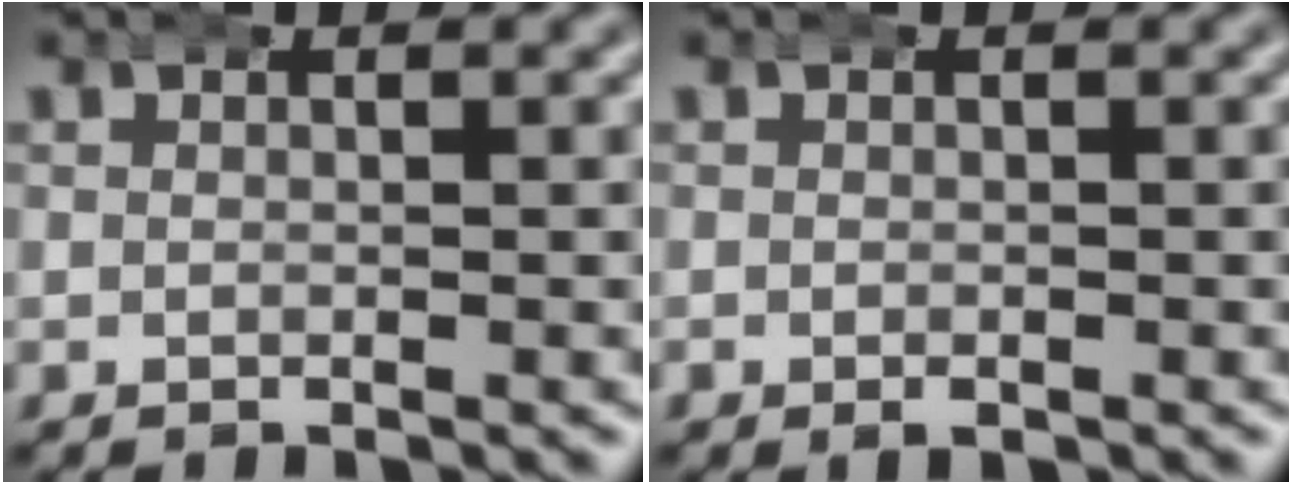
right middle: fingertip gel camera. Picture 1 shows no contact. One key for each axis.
{"total": 0.9, "fx": -0.5, "fy": 0.6, "fz": 0.5, "tx": -0.012, "ty": -0.003, "tz": -0.006}